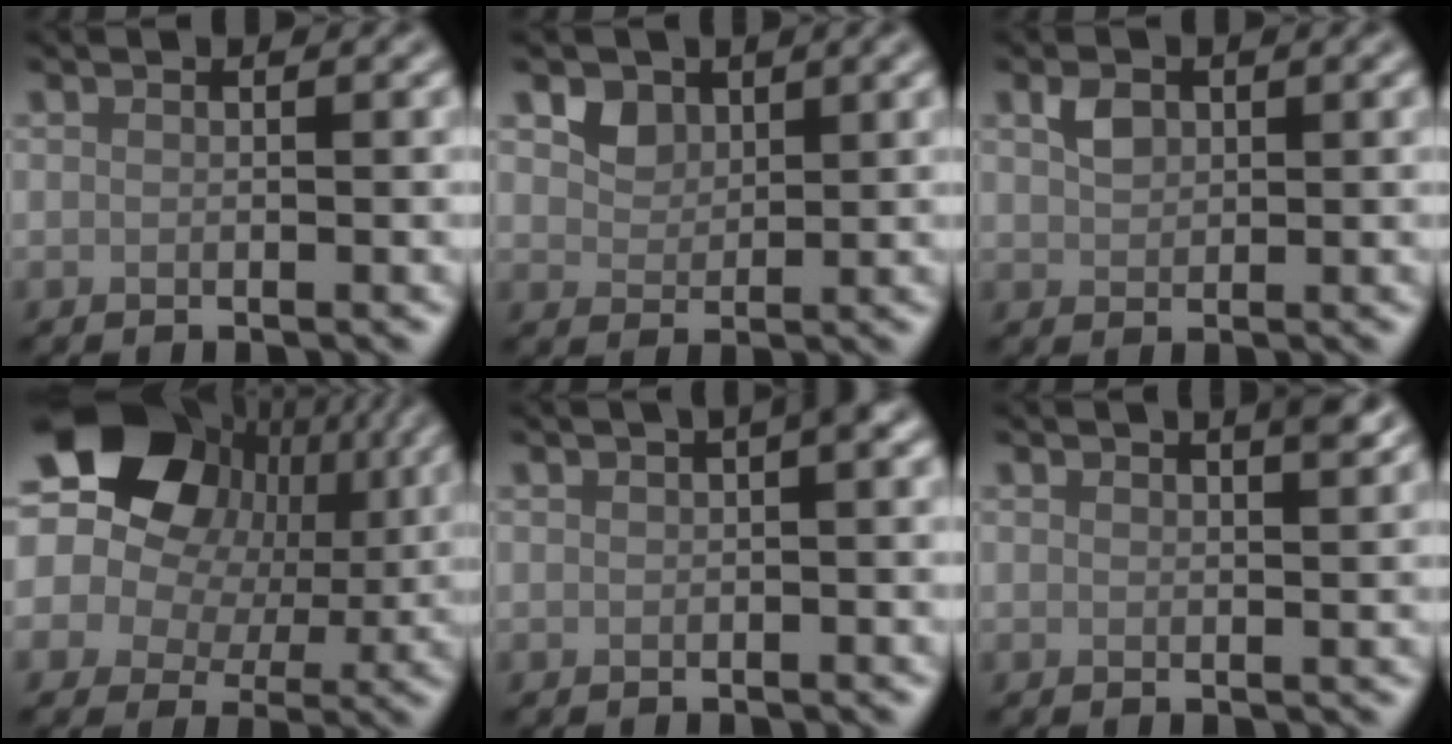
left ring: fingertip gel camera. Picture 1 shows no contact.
{"total": 2.2, "force": [1.3, 1.6, 0.8], "torque": [-0.021, -0.004, 0.024]}
{"total": 1.7, "force": [0.6, 1.3, 1.0], "torque": [-0.020, 0.003, 0.012]}
{"total": 19.4, "force": [7.0, 15.0, 10.0], "torque": [-0.194, 0.048, 0.089]}
{"total": 1.8, "force": [0.6, 0.2, 1.7], "torque": [-0.015, 0.011, 0.006]}
{"total": 1.8, "force": [1.3, 0.4, 1.2], "torque": [-0.009, 0.002, 0.018]}